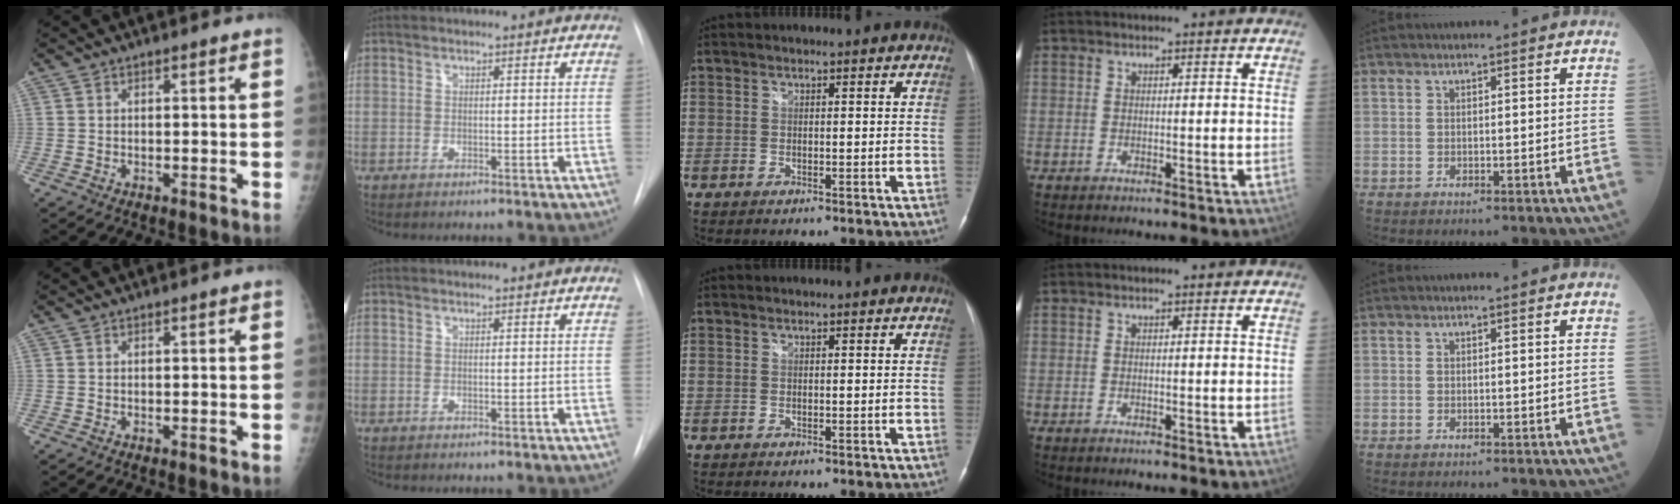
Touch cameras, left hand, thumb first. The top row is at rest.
{}